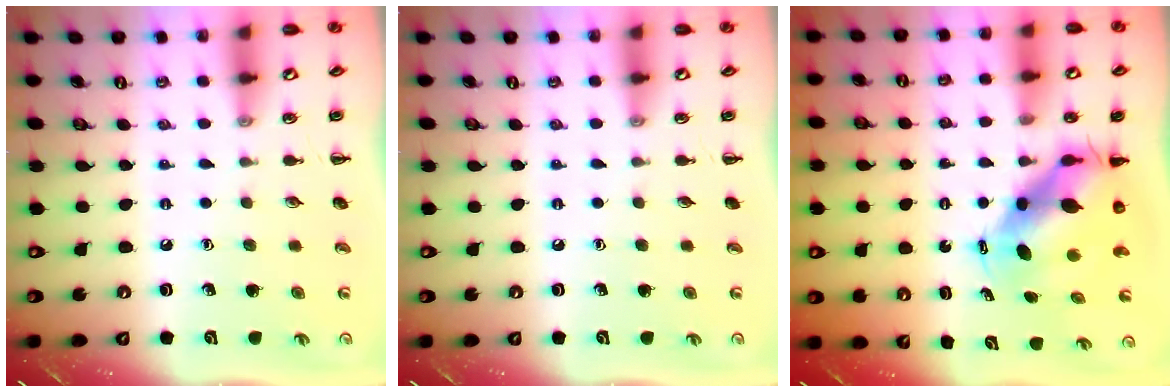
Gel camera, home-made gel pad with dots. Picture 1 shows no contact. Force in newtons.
{"total": 0.0}
{"total": 7.7, "press": 7.5, "slide": 1.8}